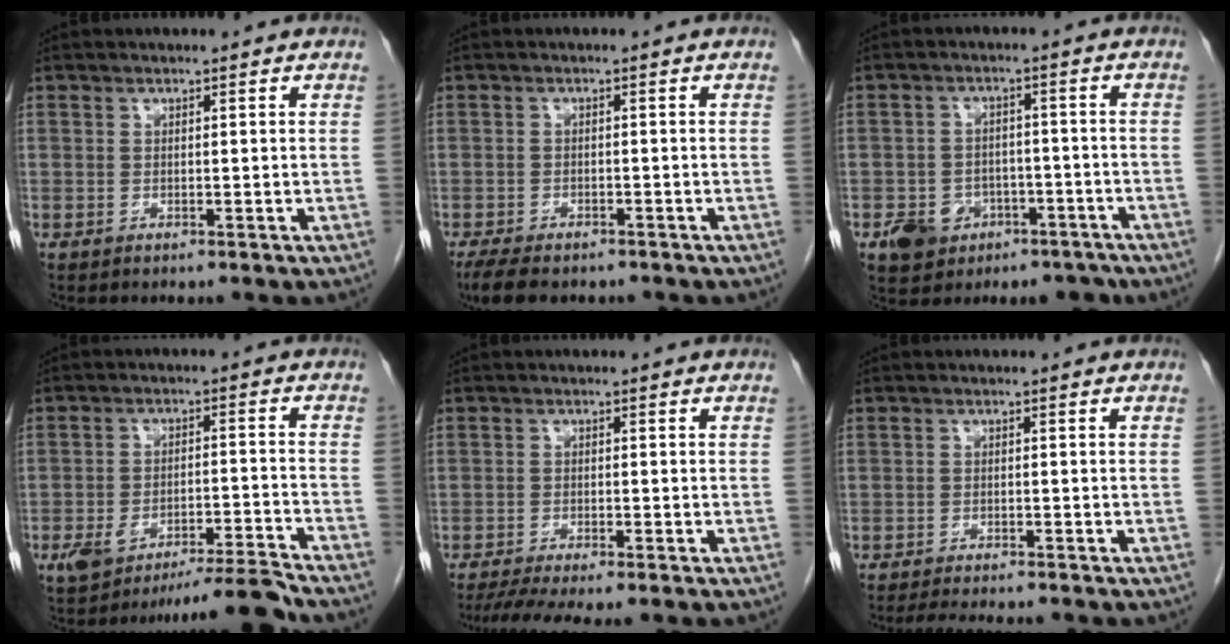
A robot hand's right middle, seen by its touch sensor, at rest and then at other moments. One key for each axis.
{"total": 7.3, "fx": -5.7, "fy": 2.7, "fz": 3.6, "tx": -0.057, "ty": -0.012, "tz": -0.083}
{"total": 7.8, "fx": -4.4, "fy": 6.0, "fz": 2.2, "tx": -0.037, "ty": 0.020, "tz": -0.057}
{"total": 8.0, "fx": -6.9, "fy": -0.1, "fz": 4.0, "tx": -0.065, "ty": 0.007, "tz": -0.112}
{"total": 7.6, "fx": -6.4, "fy": 0.4, "fz": 4.2, "tx": -0.064, "ty": -0.012, "tz": -0.099}
{"total": 6.9, "fx": -6.2, "fy": 0.8, "fz": 2.9, "tx": -0.044, "ty": -0.014, "tz": -0.091}